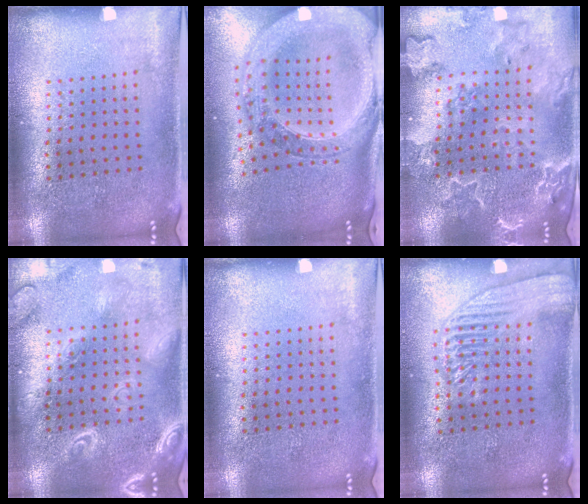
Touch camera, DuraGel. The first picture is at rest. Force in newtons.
{"total": 3.8, "press": 2.9, "slide": 2.4}
{"total": 2.9, "press": 2.7, "slide": 1.1}
{"total": 3.8, "press": 3.8, "slide": 0.5}
{"total": 0.0}
{"total": 1.8, "press": 1.8, "slide": 0.4}